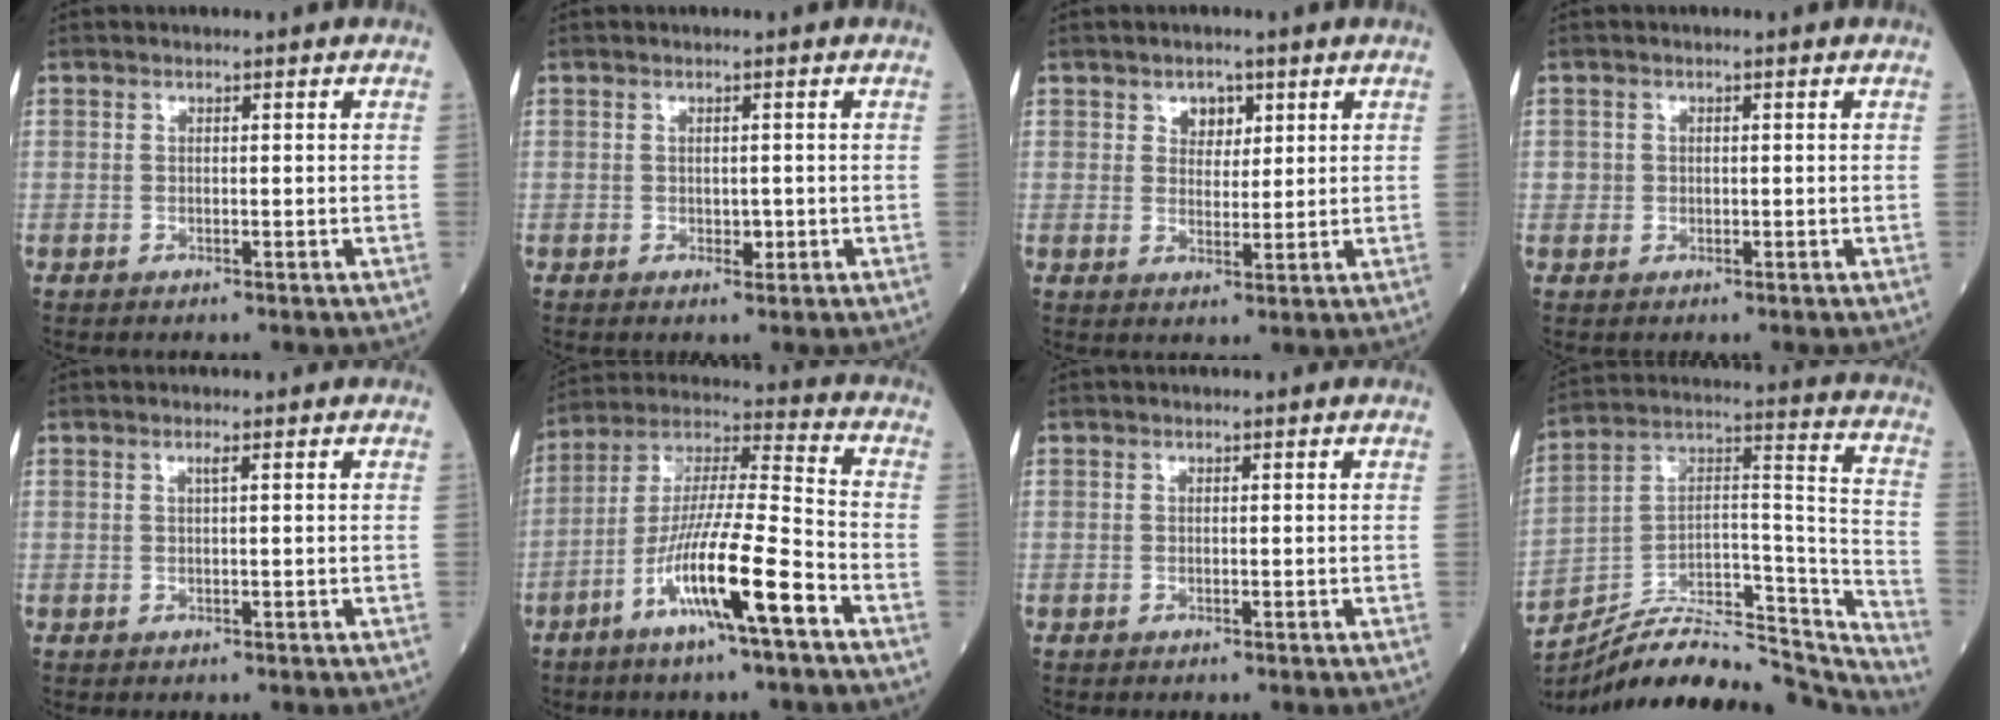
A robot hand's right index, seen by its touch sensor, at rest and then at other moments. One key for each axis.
{"total": 1.3, "fx": -0.3, "fy": 0.8, "fz": 1.0, "tx": -0.013, "ty": -0.001, "tz": -0.002}
{"total": 3.2, "fx": 1.7, "fy": 2.2, "fz": 1.7, "tx": -0.019, "ty": 0.003, "tz": 0.027}
{"total": 1.3, "fx": 0.0, "fy": 1.3, "fz": 0.2, "tx": 0.001, "ty": 0.003, "tz": 0.000}
{"total": 0.7, "fx": 0.3, "fy": -0.2, "fz": 0.6, "tx": -0.015, "ty": 0.000, "tz": 0.007}
{"total": 14.8, "fx": -7.0, "fy": 0.5, "fz": 13.0, "tx": -0.253, "ty": -0.007, "tz": -0.129}
{"total": 0.0}
{"total": 27.1, "fx": -24.9, "fy": 6.0, "fz": 9.0, "tx": -0.119, "ty": 0.044, "tz": -0.373}